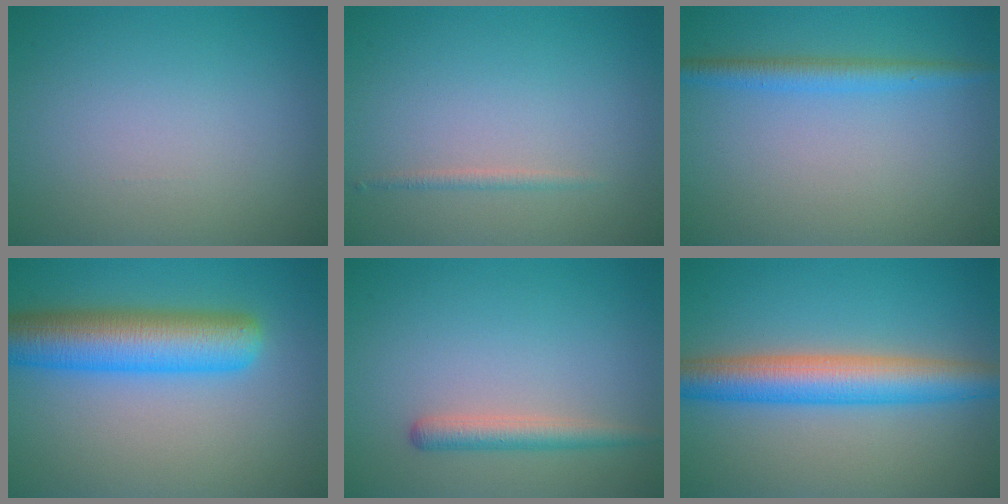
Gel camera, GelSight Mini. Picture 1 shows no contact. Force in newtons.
{"total": 0.8, "press": 0.8, "slide": 0.0}
{"total": 2.4, "press": 2.4, "slide": 0.2}
{"total": 8.0, "press": 8.0, "slide": 0.1}
{"total": 2.2, "press": 2.2, "slide": 0.1}
{"total": 6.4, "press": 6.4, "slide": 0.0}